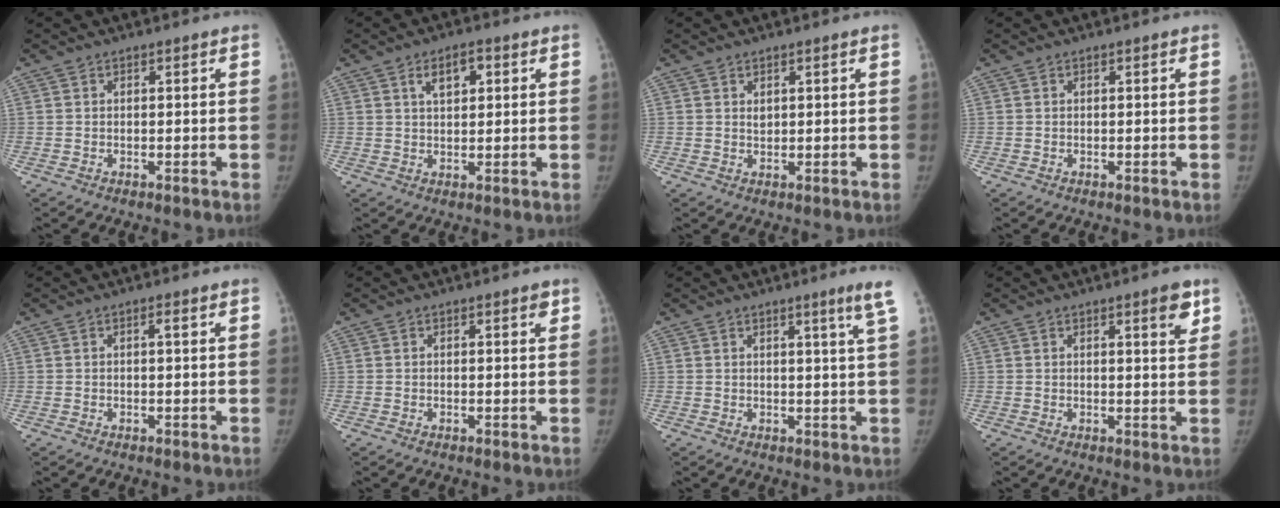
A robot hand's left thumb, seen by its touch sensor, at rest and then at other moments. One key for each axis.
{"total": 4.8, "fx": 2.0, "fy": 2.5, "fz": 3.5, "tx": -0.046, "ty": 0.001, "tz": 0.033}
{"total": 1.1, "fx": 0.6, "fy": 0.7, "fz": 0.7, "tx": -0.003, "ty": -0.003, "tz": 0.011}
{"total": 0.0}
{"total": 0.9, "fx": 0.4, "fy": 0.1, "fz": 0.8, "tx": -0.016, "ty": 0.000, "tz": 0.007}
{"total": 0.8, "fx": 0.5, "fy": 0.3, "fz": 0.6, "tx": -0.008, "ty": -0.001, "tz": 0.006}
{"total": 4.1, "fx": 2.3, "fy": -1.0, "fz": 3.3, "tx": -0.046, "ty": -0.019, "tz": 0.033}
{"total": 4.0, "fx": 2.3, "fy": 0.8, "fz": 3.2, "tx": -0.037, "ty": -0.014, "tz": 0.030}